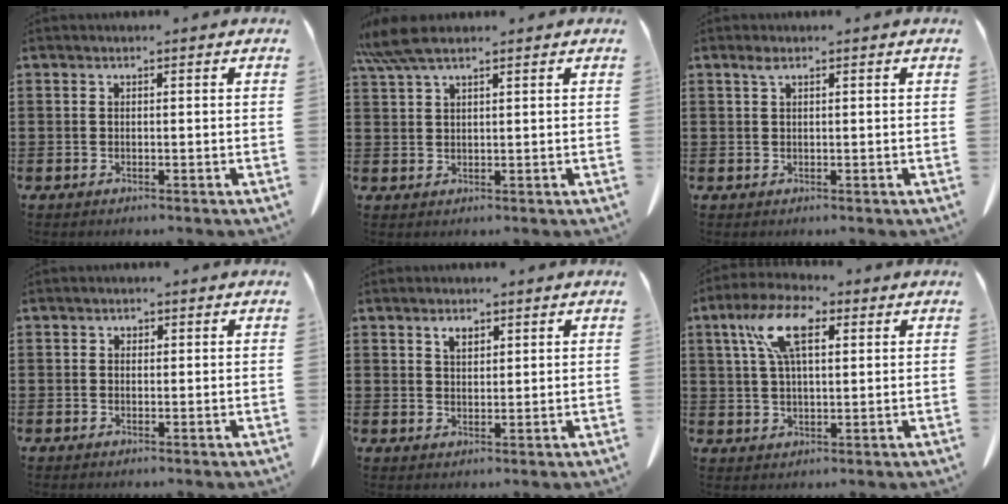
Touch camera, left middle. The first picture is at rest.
{"total": 5.3, "force": [3.9, 0.9, 3.5], "torque": [-0.076, -0.004, 0.073]}
{"total": 1.3, "force": [0.6, 0.4, 1.0], "torque": [-0.023, 0.001, 0.012]}
{"total": 0.5, "force": [0.2, 0.4, 0.2], "torque": [-0.007, 0.000, 0.007]}
{"total": 2.3, "force": [1.7, 1.0, 1.3], "torque": [-0.022, -0.002, 0.030]}
{"total": 9.3, "force": [3.7, 3.9, 7.6], "torque": [-0.164, 0.012, 0.065]}